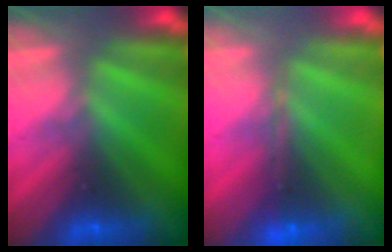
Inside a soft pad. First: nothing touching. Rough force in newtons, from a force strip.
{"total": 1.7}